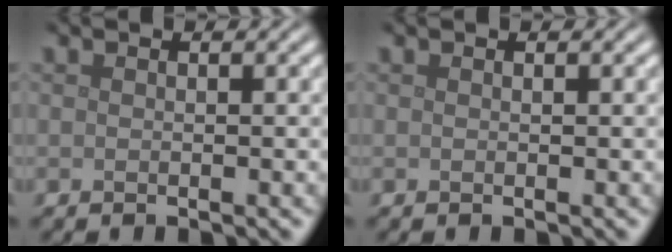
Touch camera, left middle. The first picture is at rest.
{"total": 0.0}